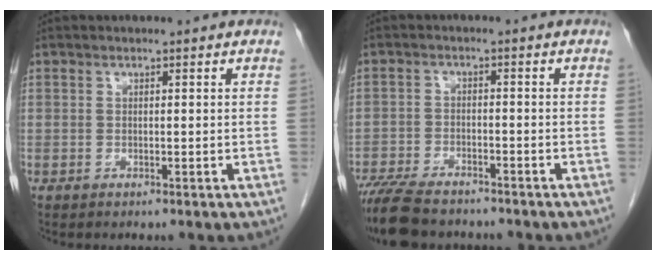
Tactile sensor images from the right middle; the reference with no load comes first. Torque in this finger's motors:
{"motor_torque": [1.11, -1.03, 0.33, 0.12]}